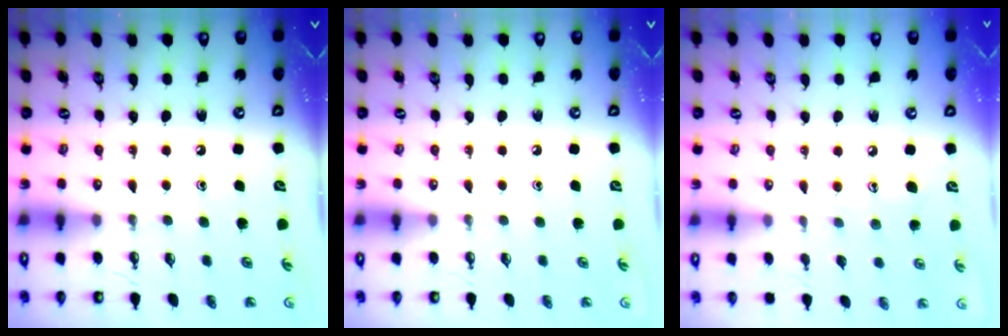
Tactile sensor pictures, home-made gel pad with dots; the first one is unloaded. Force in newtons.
{"total": 0.0}
{"total": 8.9, "press": 8.9, "slide": 0.5}